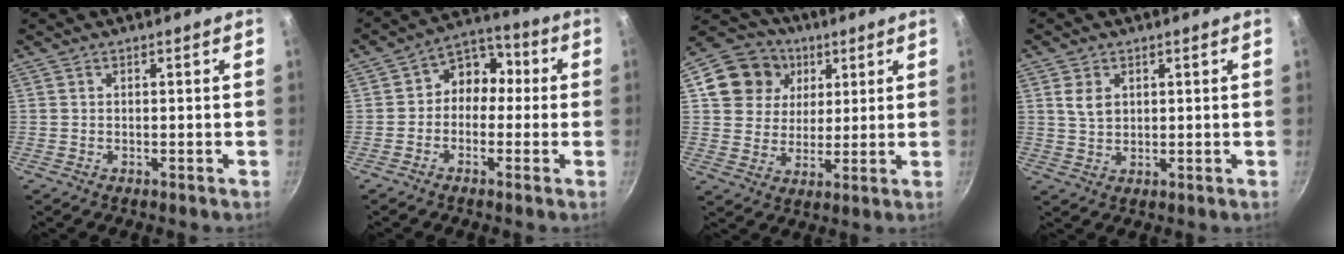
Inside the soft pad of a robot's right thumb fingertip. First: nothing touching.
{"total": 8.3, "force": [0.2, 7.0, 4.4], "torque": [-0.012, 0.025, -0.020]}
{"total": 13.0, "force": [4.7, 11.1, 4.8], "torque": [-0.057, 0.001, 0.076]}
{"total": 4.0, "force": [1.3, 2.8, 2.4], "torque": [-0.038, -0.004, 0.028]}